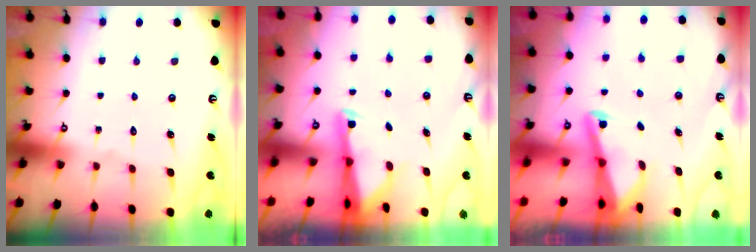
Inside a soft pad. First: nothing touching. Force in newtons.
{"total": 2.5, "press": 2.5, "slide": 0.5}
{"total": 2.7, "press": 2.6, "slide": 0.6}